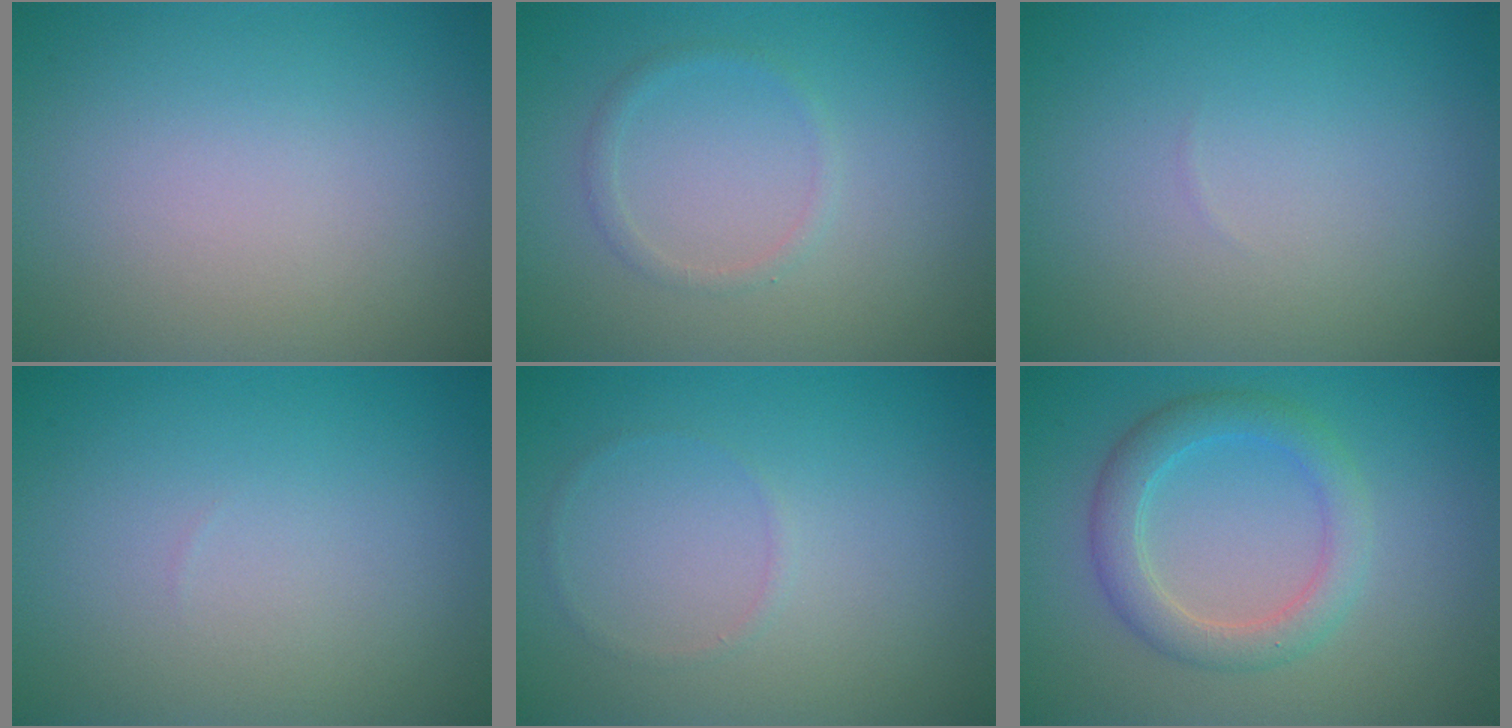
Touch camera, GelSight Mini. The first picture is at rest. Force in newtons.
{"total": 1.0, "press": 1.0, "slide": 0.1}
{"total": 0.0}
{"total": 0.0}
{"total": 0.5, "press": 0.5, "slide": 0.1}
{"total": 3.6, "press": 3.6, "slide": 0.0}